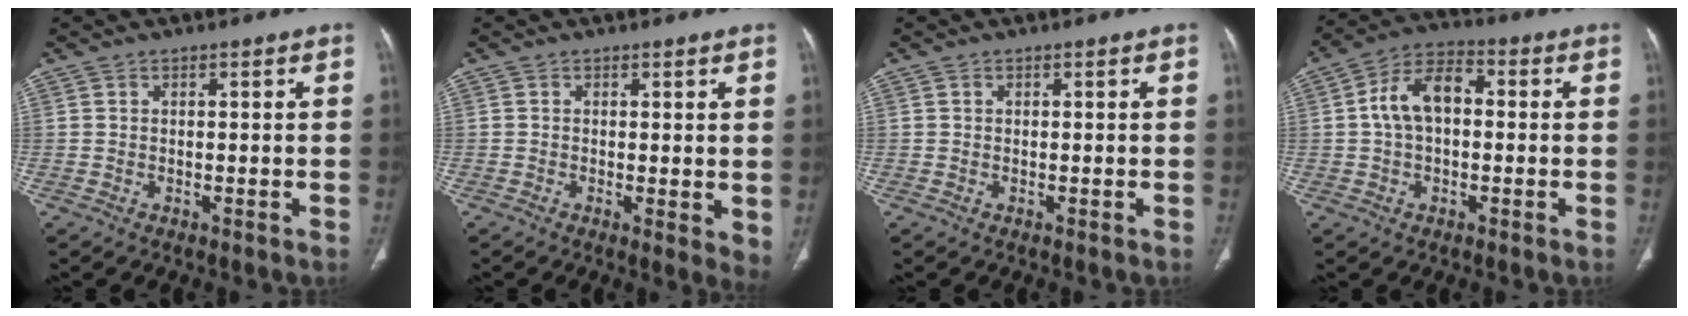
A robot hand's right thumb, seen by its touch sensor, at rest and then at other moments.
{"total": 4.1, "force": [0.1, 1.5, 3.8], "torque": [-0.051, -0.013, -0.001]}
{"total": 0.0}
{"total": 9.6, "force": [0.6, 6.1, 7.5], "torque": [-0.133, 0.029, 0.001]}